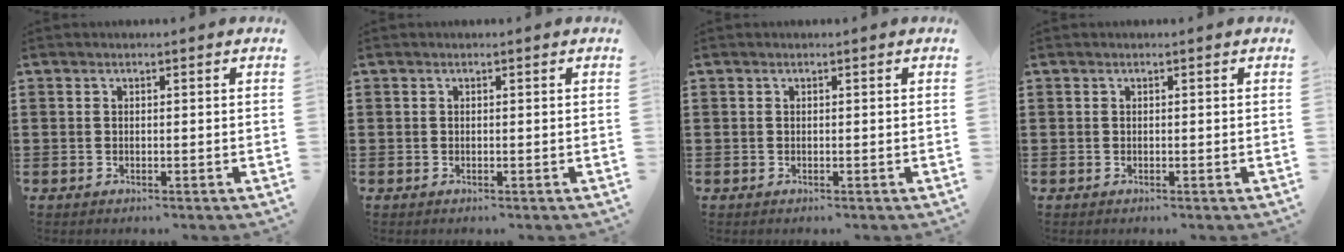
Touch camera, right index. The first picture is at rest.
{"total": 0.0}
{"total": 0.0}
{"total": 0.0}